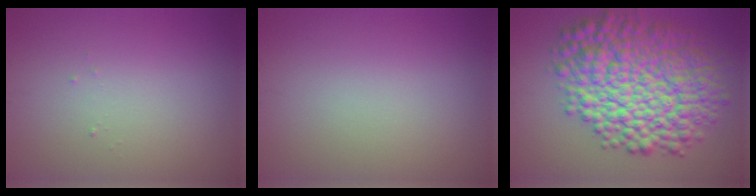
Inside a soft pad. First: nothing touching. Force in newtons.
{"total": 0.0}
{"total": 12.5, "press": 12.5, "slide": 0.2}